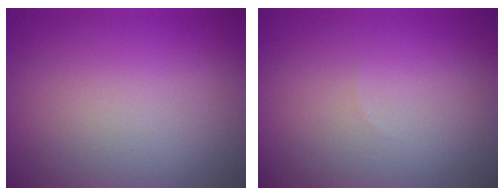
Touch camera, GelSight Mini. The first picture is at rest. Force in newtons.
{"total": 0.0}